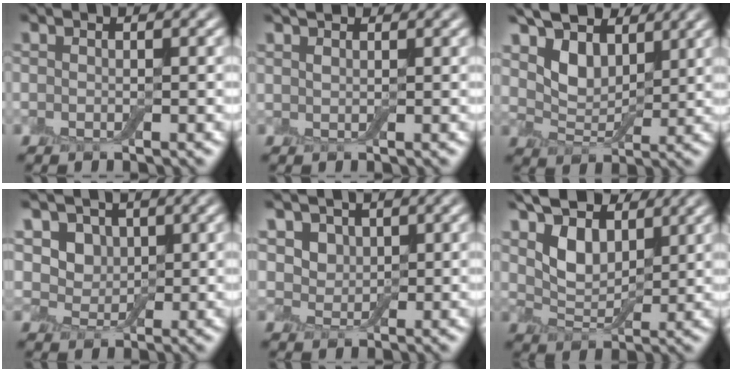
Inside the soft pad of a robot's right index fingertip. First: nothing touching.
{"total": 1.5, "force": [1.2, 0.6, 0.5], "torque": [-0.014, 0.005, 0.023]}
{"total": 5.7, "force": [3.4, 3.4, 3.1], "torque": [-0.072, -0.001, 0.049]}
{"total": 3.9, "force": [1.6, 3.1, 1.8], "torque": [-0.037, -0.010, 0.028]}
{"total": 3.7, "force": [1.9, 2.8, 1.6], "torque": [-0.045, -0.003, 0.035]}
{"total": 5.7, "force": [3.1, 3.4, 3.3], "torque": [-0.078, -0.001, 0.048]}